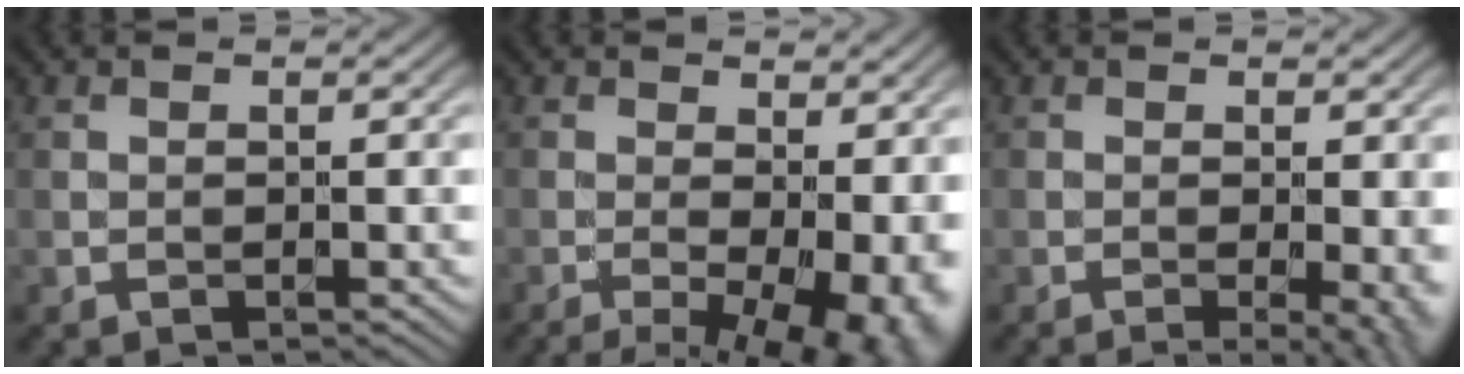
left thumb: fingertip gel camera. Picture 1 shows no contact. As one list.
[{"total": 12.8, "force": [-3.8, 5.4, 11.0], "torque": [-0.147, -0.018, -0.035]}, {"total": 4.7, "force": [-1.1, 1.0, 4.5], "torque": [-0.066, -0.008, -0.012]}]